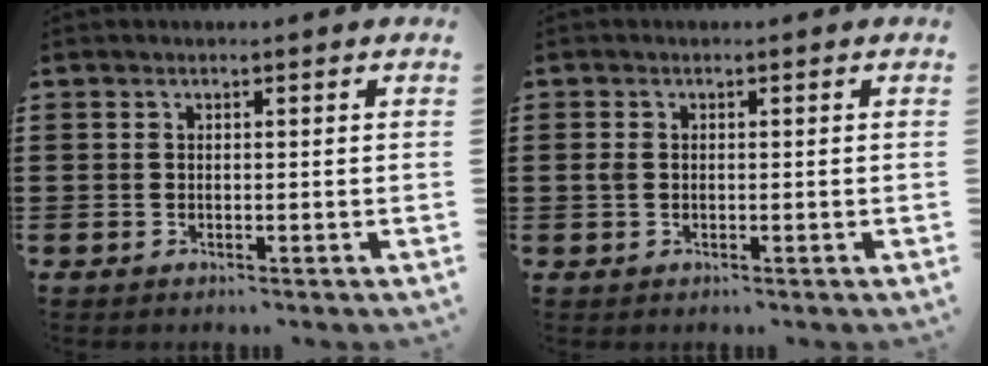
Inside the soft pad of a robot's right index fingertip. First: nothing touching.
{"total": 1.0, "force": [0.0, 0.7, 0.7], "torque": [-0.023, 0.002, -0.003]}